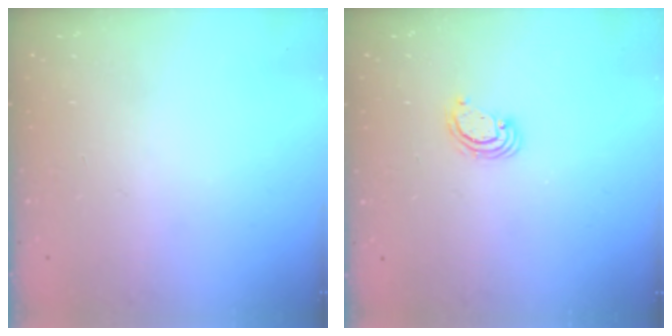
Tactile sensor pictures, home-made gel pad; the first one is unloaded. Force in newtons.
{"total": 3.5, "press": 3.5, "slide": 0.3}